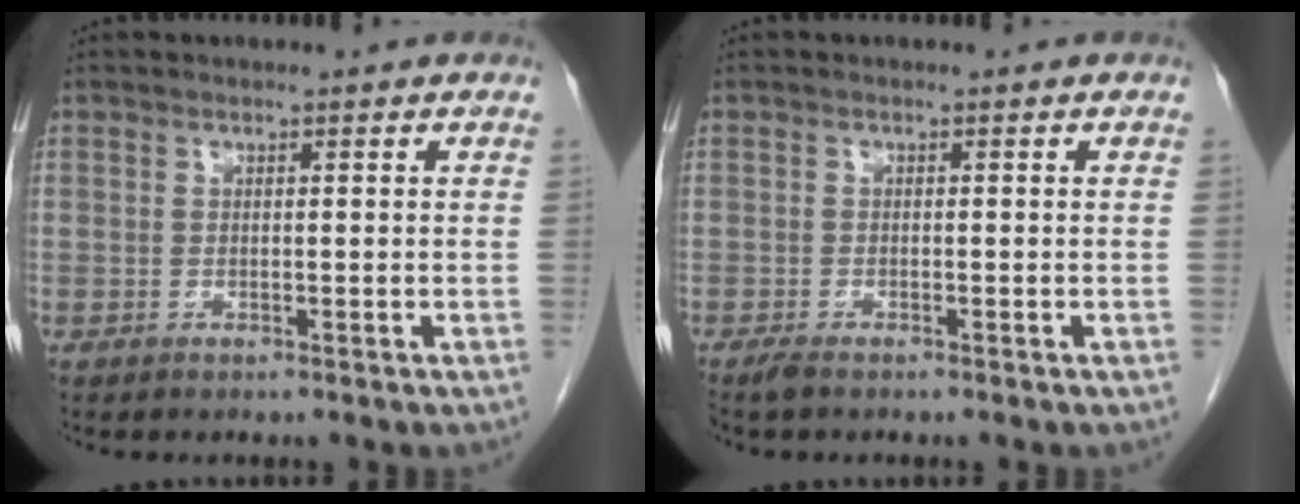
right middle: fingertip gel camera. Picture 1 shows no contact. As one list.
[{"total": 1.2, "force": [-1.0, 0.2, 0.6], "torque": [-0.019, -0.003, -0.019]}]